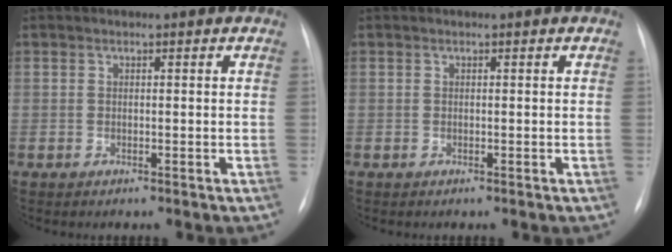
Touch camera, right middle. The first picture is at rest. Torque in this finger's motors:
{"motor_torque": [0.00, 0.00, 0.00, 0.00]}